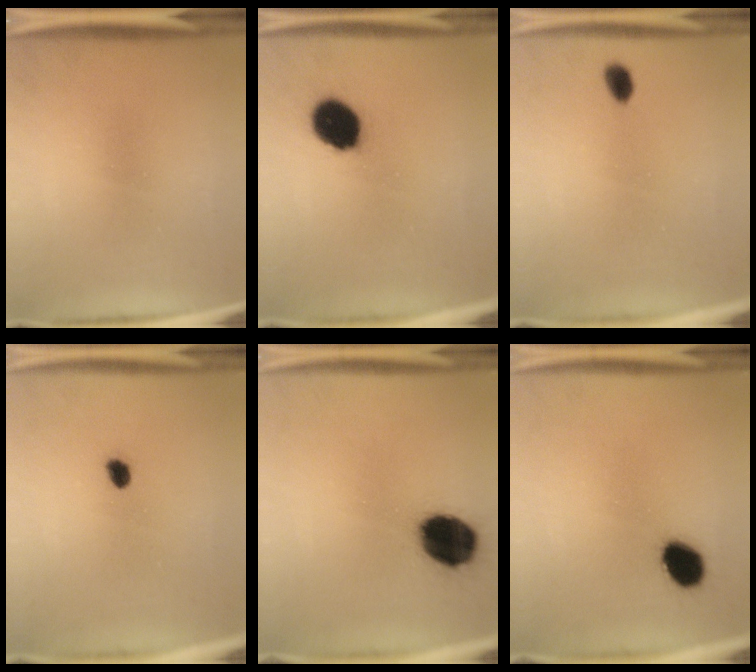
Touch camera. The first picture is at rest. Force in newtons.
{"total": 11.1}
{"total": 2.4}
{"total": 3.0}
{"total": 15.8}
{"total": 7.5}